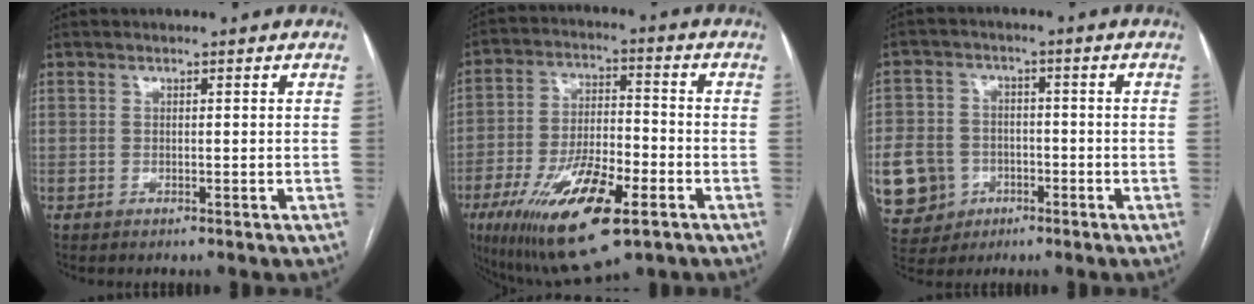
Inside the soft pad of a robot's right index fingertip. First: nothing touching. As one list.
[{"total": 16.4, "force": [-8.1, 5.2, 13.4], "torque": [-0.255, -0.014, -0.131]}, {"total": 9.9, "force": [-2.9, 9.0, 3.0], "torque": [-0.083, 0.012, -0.035]}]